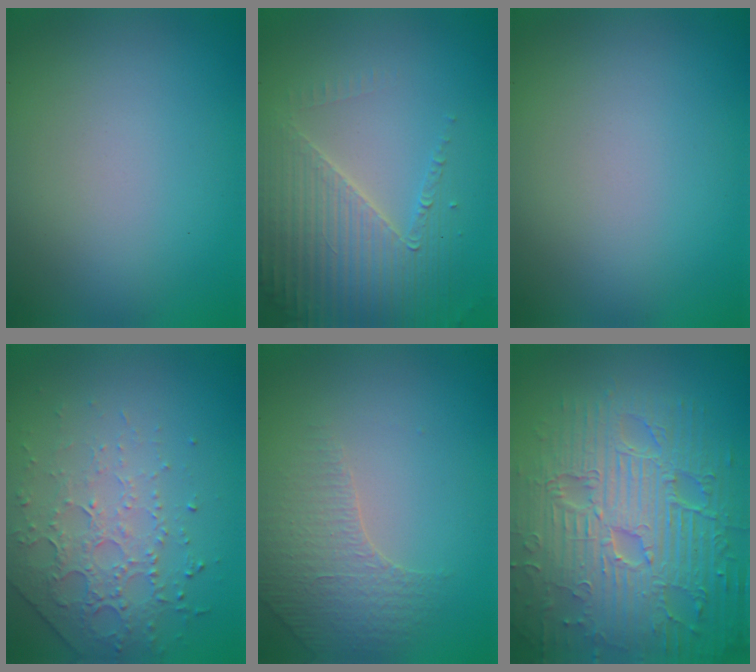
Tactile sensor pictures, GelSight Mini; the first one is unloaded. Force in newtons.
{"total": 4.1, "press": 3.7, "slide": 1.8}
{"total": 0.0}
{"total": 4.6, "press": 3.1, "slide": 3.4}
{"total": 1.8, "press": 1.6, "slide": 0.8}
{"total": 11.1, "press": 7.3, "slide": 8.4}